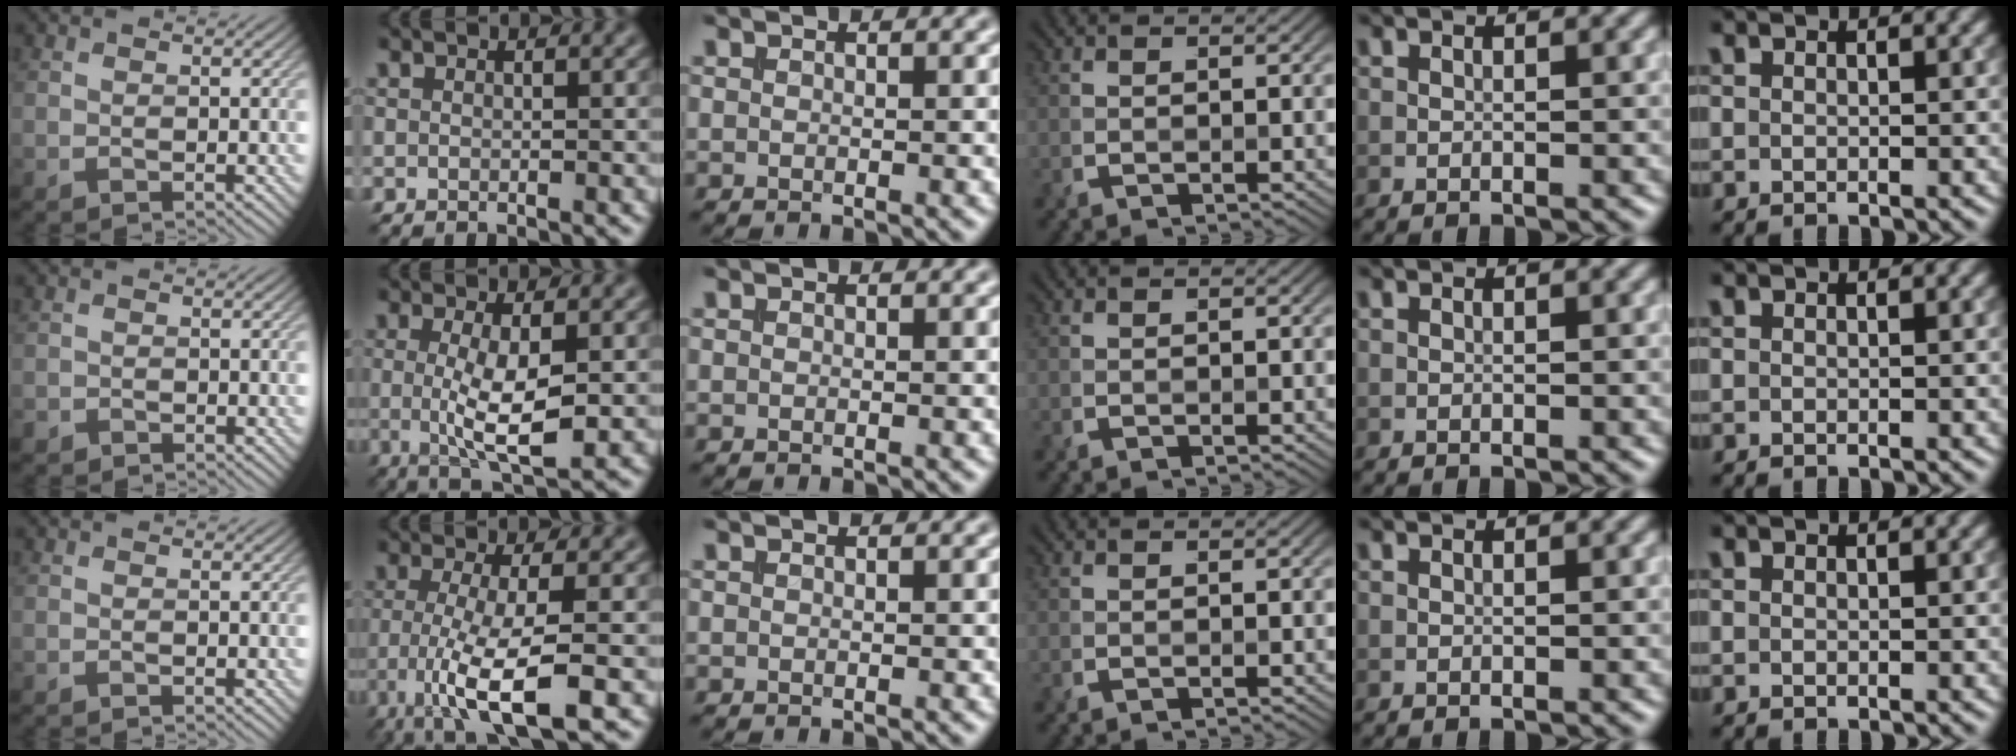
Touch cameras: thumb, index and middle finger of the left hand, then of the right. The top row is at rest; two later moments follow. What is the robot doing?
{"motion": "insert", "object": "coin"}